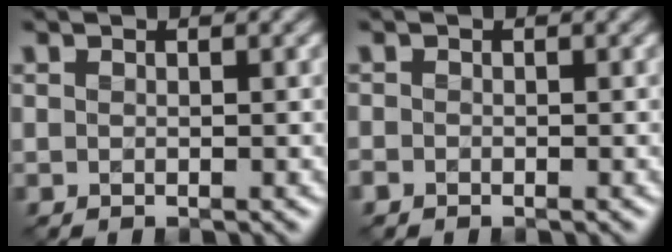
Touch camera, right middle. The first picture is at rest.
{"total": 0.6, "force": [-0.5, 0.4, 0.1], "torque": [0.000, -0.004, -0.010]}